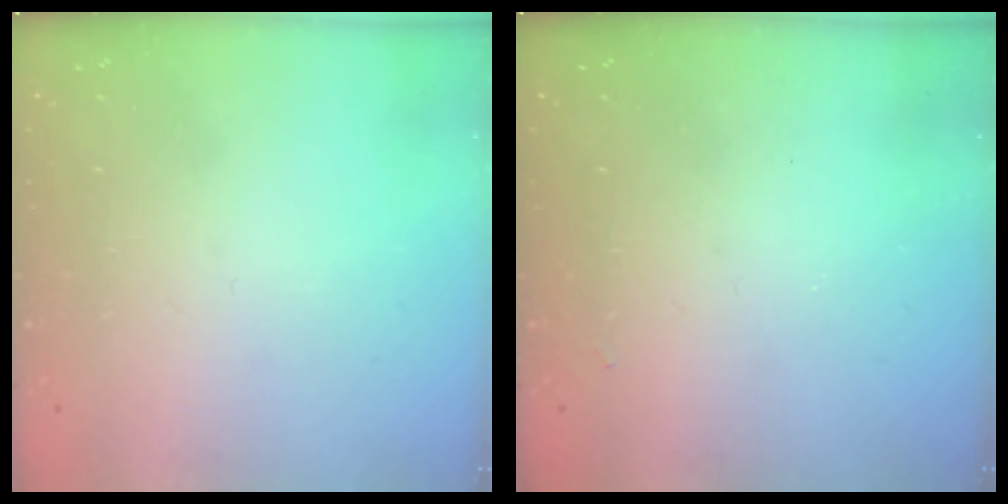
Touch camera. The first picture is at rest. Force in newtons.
{"total": 1.3, "press": 1.3, "slide": 0.3}